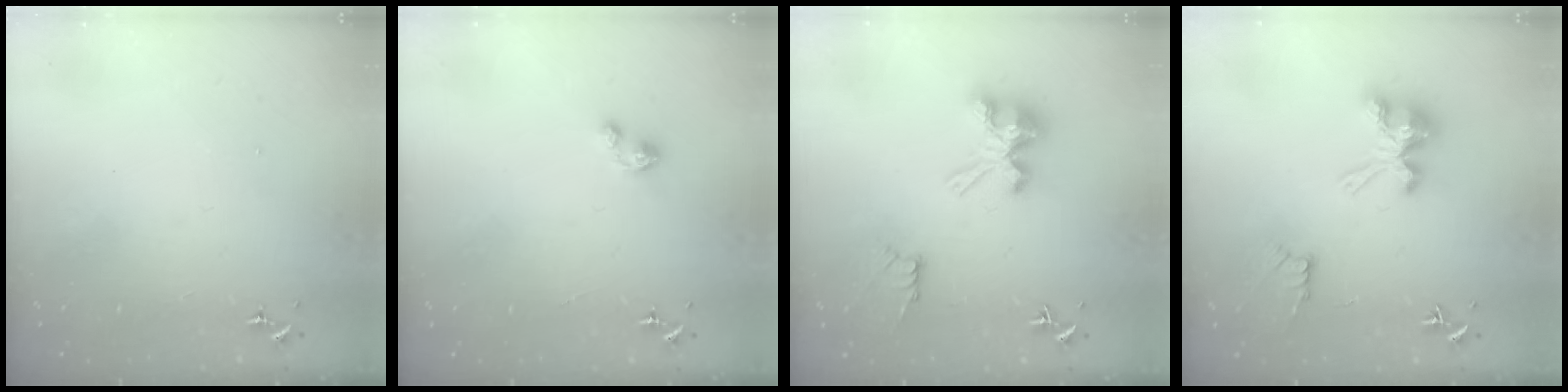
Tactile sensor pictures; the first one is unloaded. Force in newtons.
{"total": 2.9, "press": 2.9, "slide": 0.3}
{"total": 10.2, "press": 10.2, "slide": 0.1}
{"total": 10.6, "press": 10.6, "slide": 0.3}